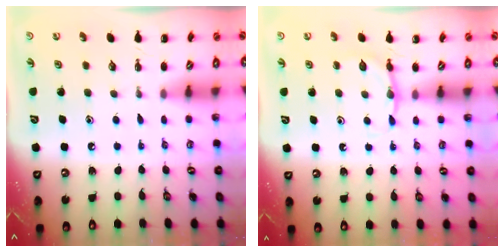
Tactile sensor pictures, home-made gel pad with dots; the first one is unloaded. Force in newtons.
{"total": 4.4, "press": 4.1, "slide": 1.6}